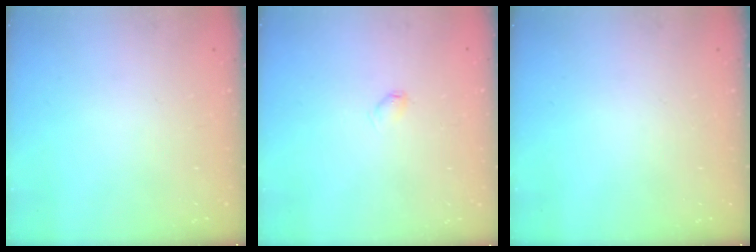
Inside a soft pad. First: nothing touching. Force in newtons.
{"total": 3.1, "press": 3.1, "slide": 0.5}
{"total": 0.0}